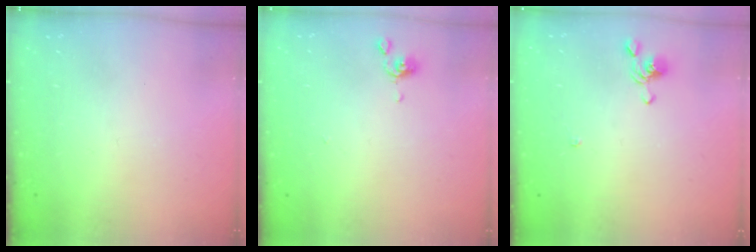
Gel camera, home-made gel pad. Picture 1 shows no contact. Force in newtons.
{"total": 0.5, "press": 0.1, "slide": 0.5}
{"total": 3.7, "press": 3.6, "slide": 0.7}